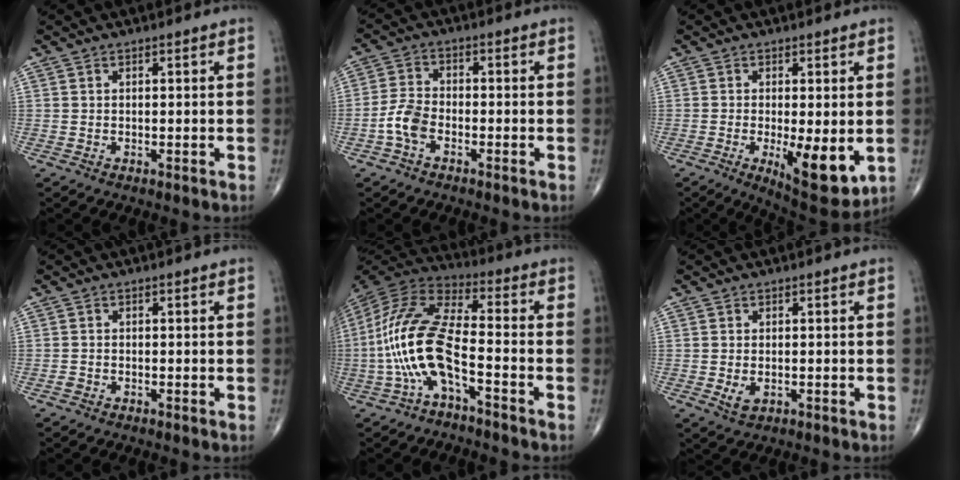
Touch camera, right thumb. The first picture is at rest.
{"total": 5.1, "force": [-2.3, 2.9, 3.6], "torque": [-0.073, 0.018, -0.052]}
{"total": 10.9, "force": [-2.1, 3.7, 10.0], "torque": [-0.137, -0.025, -0.022]}
{"total": 0.8, "force": [-0.6, 0.5, 0.3], "torque": [-0.007, 0.001, -0.014]}
{"total": 15.4, "force": [-4.6, 5.4, 13.6], "torque": [-0.298, 0.050, -0.093]}
{"total": 2.6, "force": [-0.6, 1.6, 2.0], "torque": [-0.033, -0.002, -0.006]}